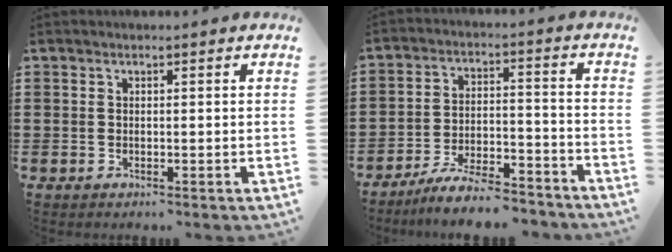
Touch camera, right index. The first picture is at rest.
{"total": 7.6, "force": [-7.0, 0.8, 3.0], "torque": [-0.059, 0.010, -0.134]}